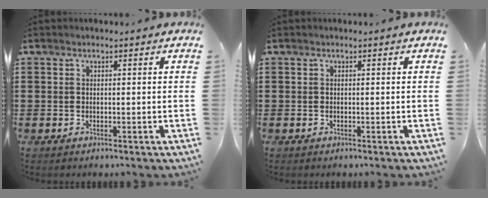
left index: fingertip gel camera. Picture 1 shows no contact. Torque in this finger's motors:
{"motor_torque": [0.00, 0.00, 0.00, 0.00]}